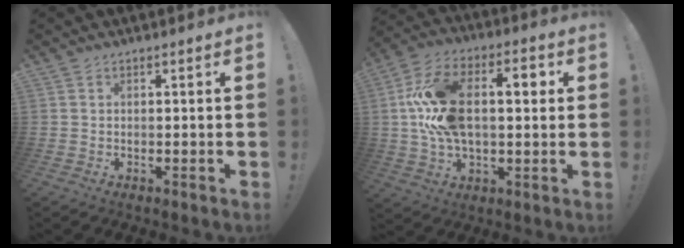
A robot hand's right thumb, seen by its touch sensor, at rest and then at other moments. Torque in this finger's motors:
{"motor_torque": [1.98, 3.03, 0.73, 0.67, 0.45]}